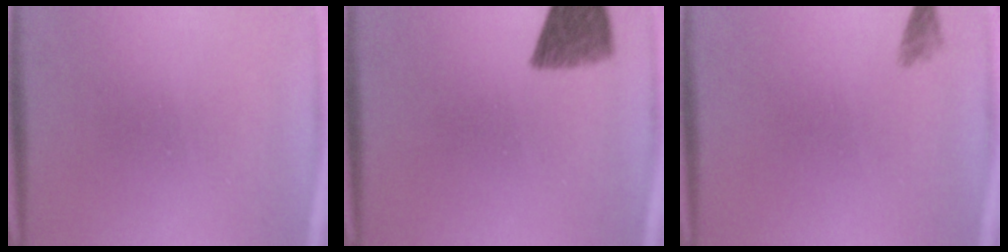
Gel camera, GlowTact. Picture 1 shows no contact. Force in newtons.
{"total": 7.4}
{"total": 1.6}